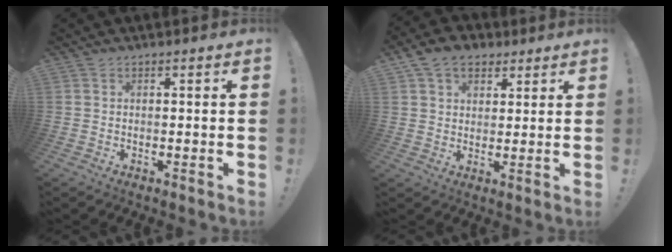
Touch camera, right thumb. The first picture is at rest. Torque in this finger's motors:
{"motor_torque": [-0.49, 1.03, 0.34, 0.28, 0.03]}